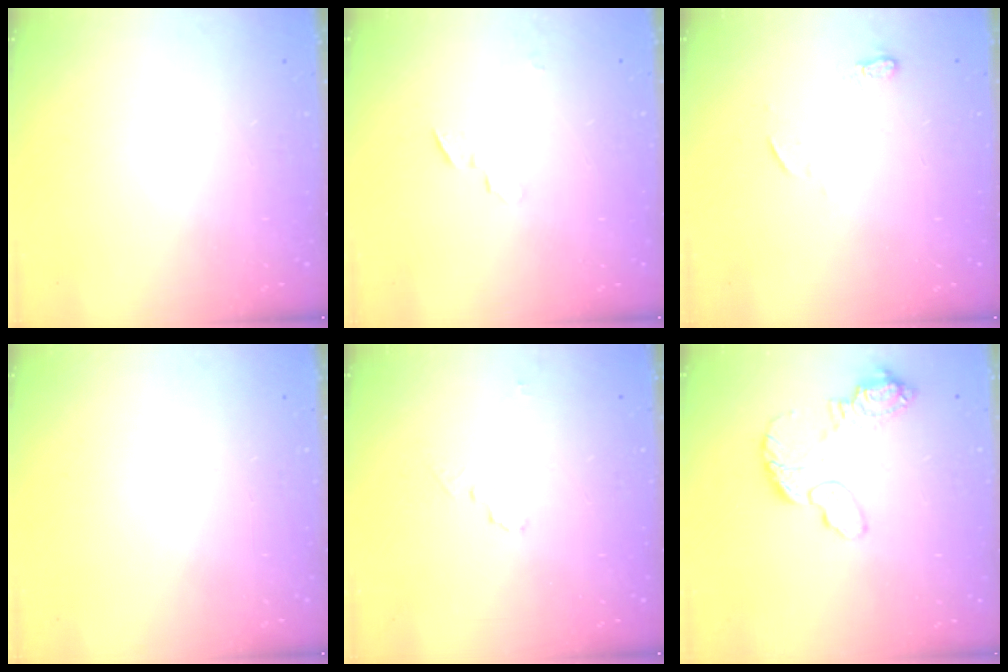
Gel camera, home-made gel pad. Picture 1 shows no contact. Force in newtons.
{"total": 3.3, "press": 3.3, "slide": 0.3}
{"total": 3.8, "press": 3.8, "slide": 0.7}
{"total": 0.0}
{"total": 4.2, "press": 3.6, "slide": 2.1}
{"total": 10.9, "press": 10.8, "slide": 1.0}